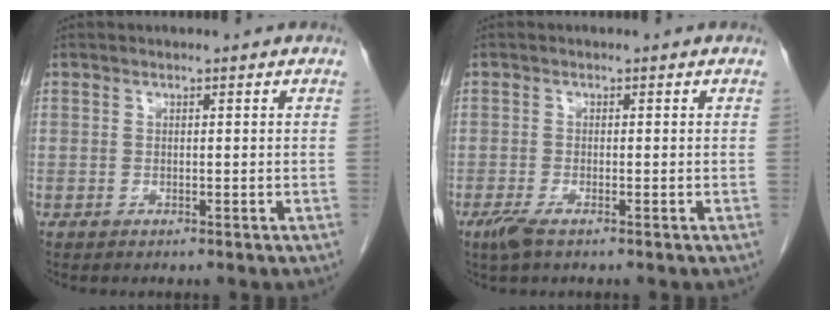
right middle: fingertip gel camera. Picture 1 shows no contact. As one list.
[{"total": 2.4, "force": [-1.5, 0.4, 1.8], "torque": [-0.041, -0.006, -0.031]}]